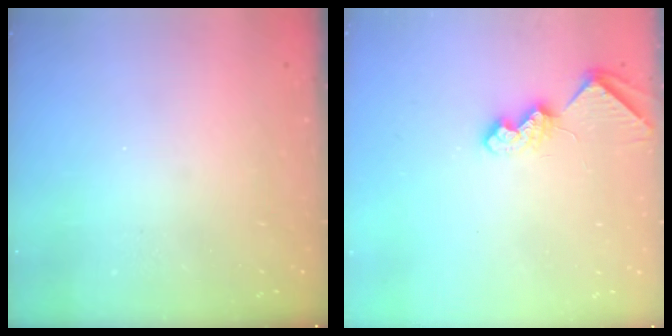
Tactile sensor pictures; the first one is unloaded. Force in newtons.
{"total": 7.8, "press": 7.7, "slide": 0.9}